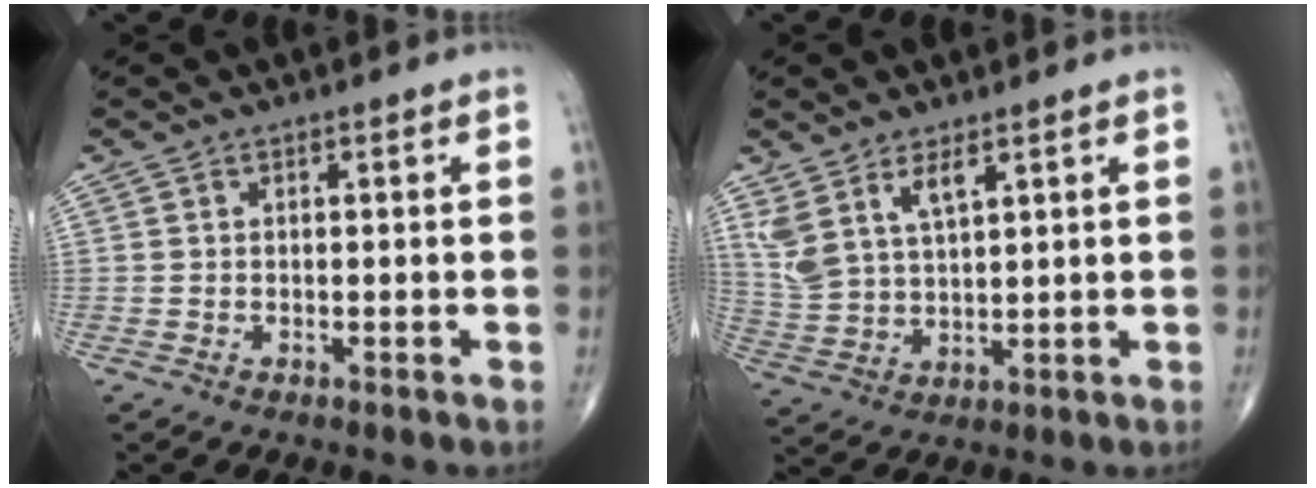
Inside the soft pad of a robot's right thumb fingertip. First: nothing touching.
{"total": 7.8, "force": [4.5, 3.2, 5.5], "torque": [-0.114, -0.018, 0.100]}